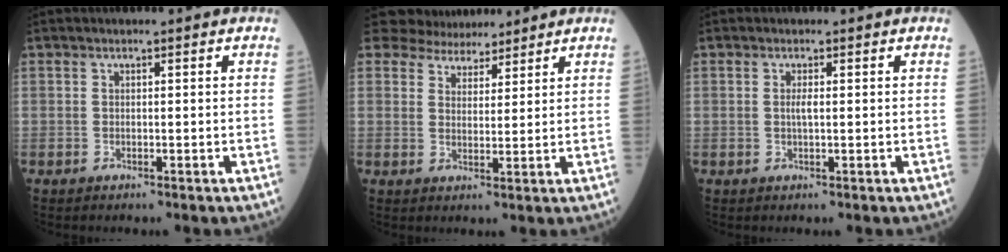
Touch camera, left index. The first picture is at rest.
{"total": 6.3, "force": [5.9, 2.1, 0.5], "torque": [-0.005, 0.009, 0.091]}
{"total": 1.1, "force": [0.0, 0.2, 1.1], "torque": [-0.022, -0.002, 0.000]}